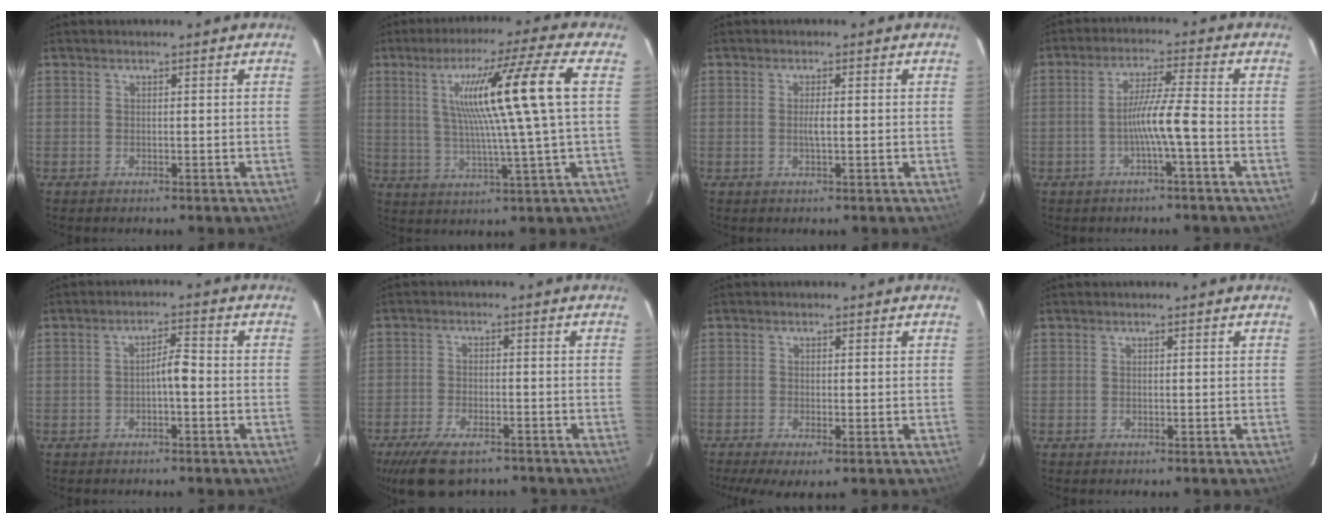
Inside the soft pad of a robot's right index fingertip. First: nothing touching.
{"total": 15.0, "force": [3.2, -2.0, 14.5], "torque": [-0.240, 0.012, 0.053]}
{"total": 1.9, "force": [-0.2, 0.2, 1.8], "torque": [-0.038, 0.001, -0.003]}
{"total": 6.2, "force": [-1.9, -0.7, 5.9], "torque": [-0.111, 0.008, -0.034]}
{"total": 3.2, "force": [-0.8, 0.7, 3.0], "torque": [-0.046, 0.010, -0.014]}
{"total": 10.2, "force": [-7.8, 3.7, 5.6], "torque": [-0.098, -0.013, -0.128]}
{"total": 5.0, "force": [-2.4, 1.5, 4.1], "torque": [-0.076, -0.013, -0.042]}
{"total": 0.0}